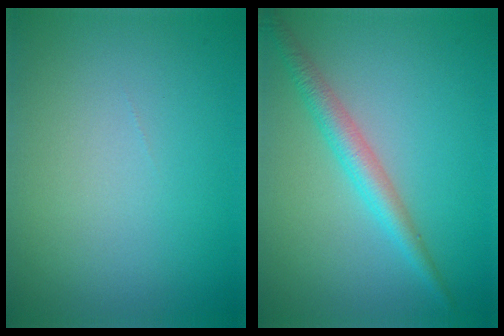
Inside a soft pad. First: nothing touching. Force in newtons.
{"total": 2.9, "press": 2.9, "slide": 0.1}